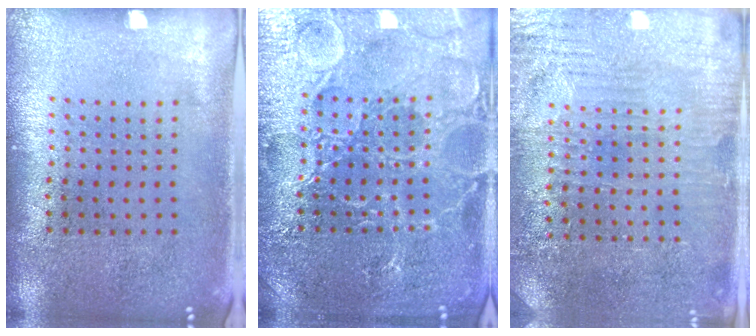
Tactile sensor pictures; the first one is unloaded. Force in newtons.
{"total": 4.7, "press": 4.6, "slide": 0.6}
{"total": 3.2, "press": 3.1, "slide": 0.7}